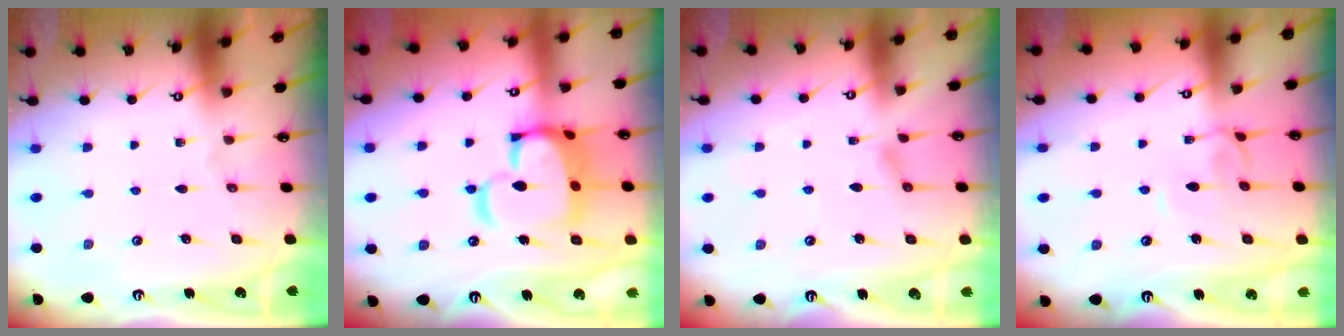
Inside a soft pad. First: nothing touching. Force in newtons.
{"total": 13.3, "press": 13.2, "slide": 1.6}
{"total": 1.1, "press": 1.0, "slide": 0.4}
{"total": 2.3, "press": 2.2, "slide": 0.3}